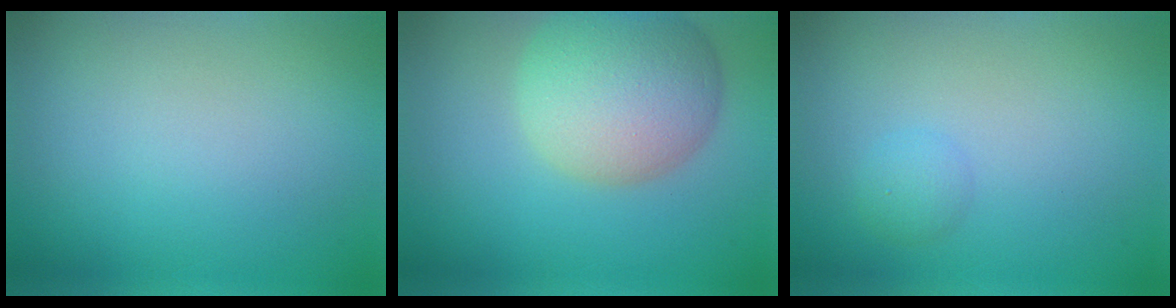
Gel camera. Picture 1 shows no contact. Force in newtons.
{"total": 9.0, "press": 9.0, "slide": 0.4}
{"total": 1.2, "press": 1.2, "slide": 0.1}